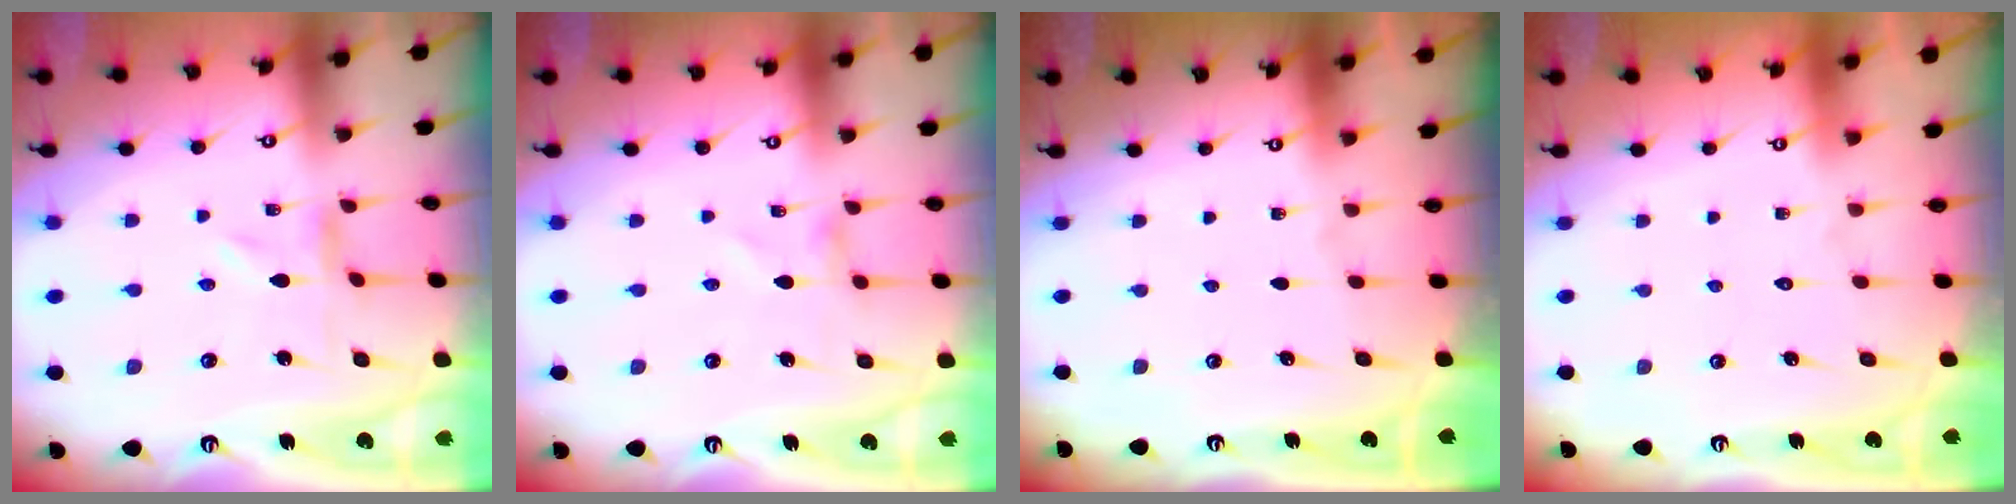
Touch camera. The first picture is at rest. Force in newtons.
{"total": 0.0}
{"total": 0.0}
{"total": 1.7, "press": 1.7, "slide": 0.1}